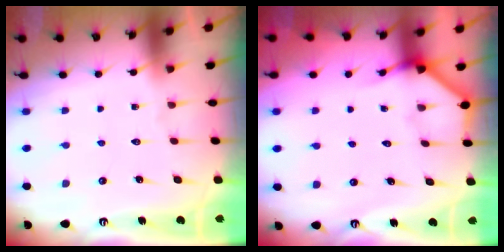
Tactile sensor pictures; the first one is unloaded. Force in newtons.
{"total": 3.1, "press": 3.1, "slide": 0.2}